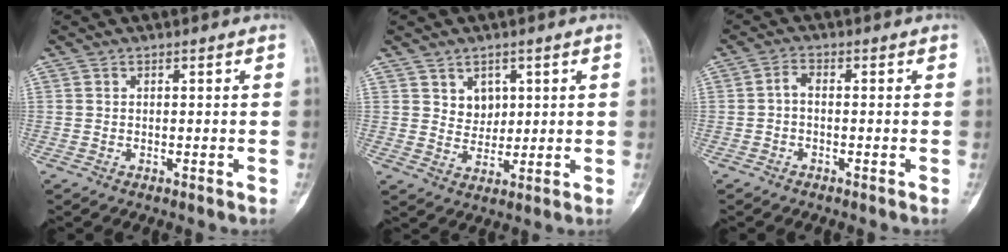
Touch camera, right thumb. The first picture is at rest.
{"total": 4.3, "force": [1.8, 3.4, 1.8], "torque": [-0.006, -0.015, 0.037]}
{"total": 2.0, "force": [-0.5, 0.9, 1.7], "torque": [-0.031, 0.006, -0.016]}